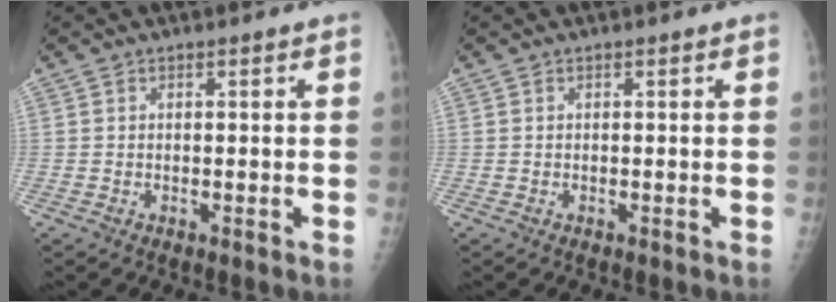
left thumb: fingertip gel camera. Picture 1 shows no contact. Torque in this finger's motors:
{"motor_torque": [-0.01, 0.01, -0.08, -0.08, 0.00]}